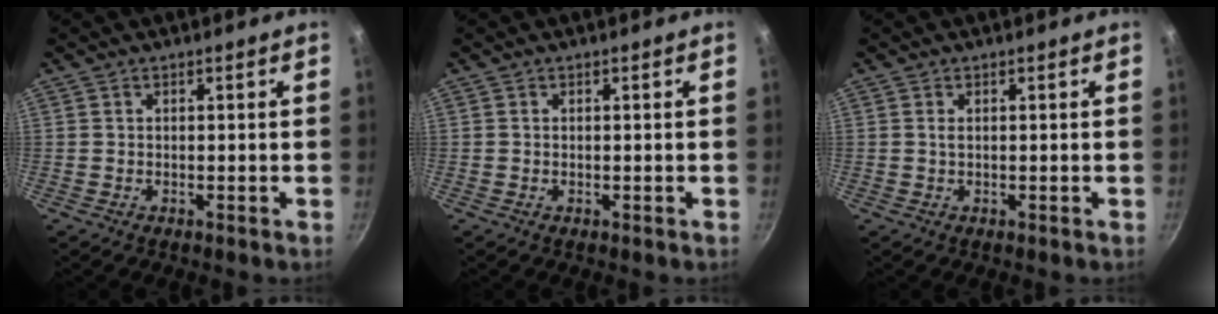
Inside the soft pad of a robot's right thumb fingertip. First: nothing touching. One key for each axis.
{"total": 0.0}
{"total": 0.7, "fx": 0.2, "fy": 0.3, "fz": 0.6, "tx": -0.012, "ty": 0.001, "tz": 0.004}